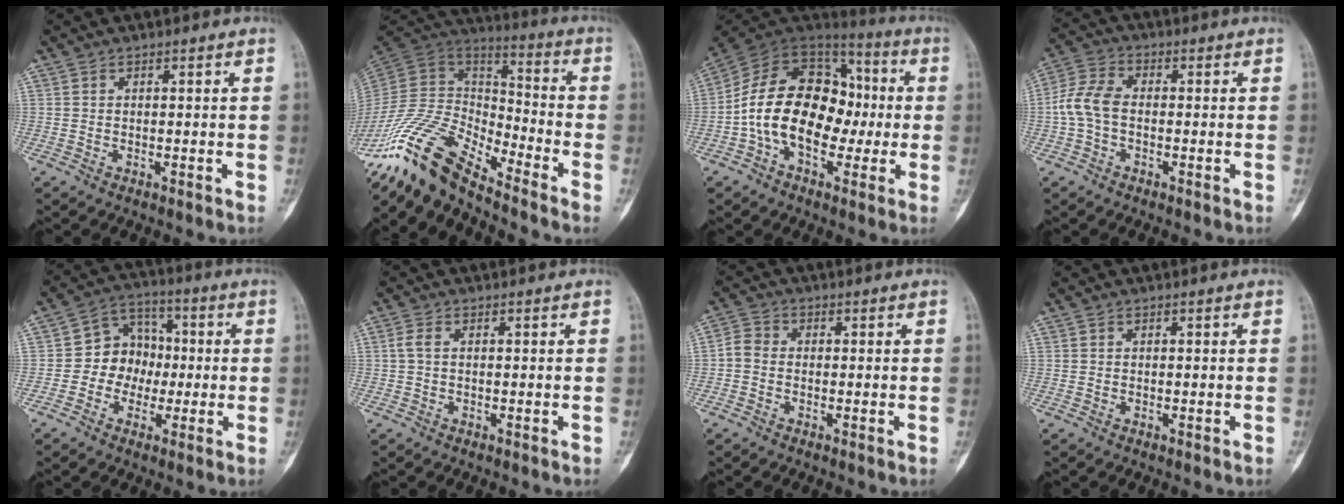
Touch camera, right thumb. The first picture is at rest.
{"total": 15.3, "force": [-13.0, 3.7, 7.0], "torque": [-0.135, 0.090, -0.260]}
{"total": 20.3, "force": [-2.2, 13.5, 15.0], "torque": [-0.234, 0.049, -0.041]}
{"total": 6.9, "force": [-0.9, 4.3, 5.3], "torque": [-0.114, 0.019, -0.028]}
{"total": 9.6, "force": [-0.8, 8.2, 4.9], "torque": [-0.034, 0.030, -0.027]}
{"total": 1.6, "force": [0.1, 0.8, 1.4], "torque": [-0.038, 0.000, 0.000]}
{"total": 3.1, "force": [-0.6, 2.4, 1.8], "torque": [-0.032, 0.008, -0.024]}
{"total": 0.0}